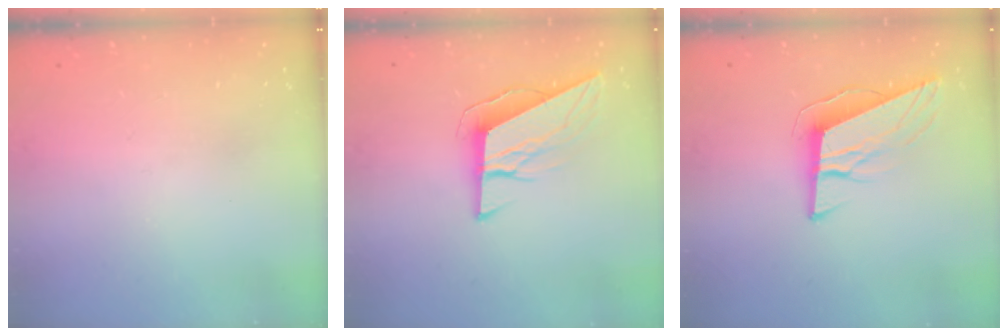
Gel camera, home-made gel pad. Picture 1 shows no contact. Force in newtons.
{"total": 9.5, "press": 9.3, "slide": 1.9}
{"total": 10.8, "press": 10.3, "slide": 3.1}